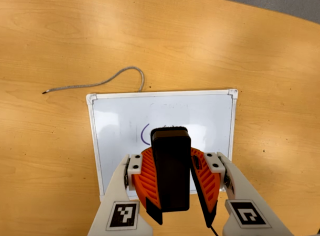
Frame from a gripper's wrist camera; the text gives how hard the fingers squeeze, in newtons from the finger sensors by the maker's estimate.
{"total": 10.4, "left": 10.3, "right": 10.6}